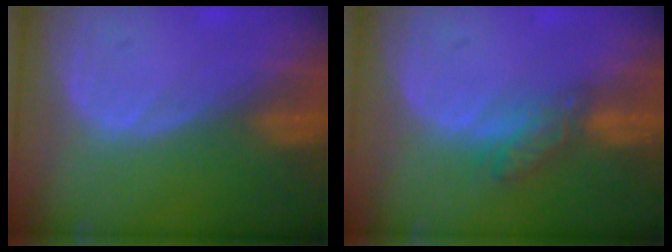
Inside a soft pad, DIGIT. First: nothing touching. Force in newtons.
{"total": 4.5, "press": 4.1, "slide": 1.9}